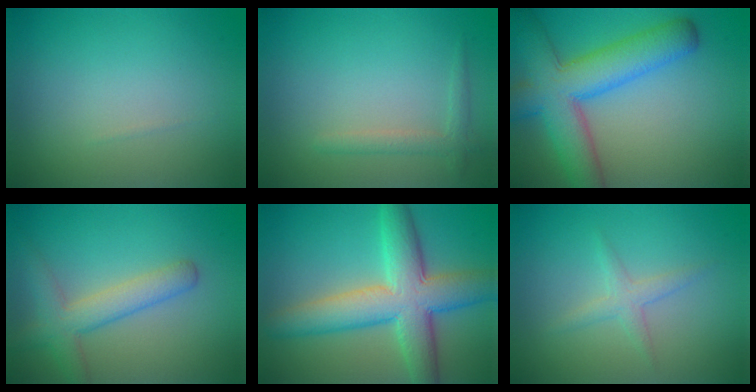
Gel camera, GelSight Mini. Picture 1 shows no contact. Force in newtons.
{"total": 1.7, "press": 1.6, "slide": 0.1}
{"total": 9.1, "press": 9.1, "slide": 0.4}
{"total": 4.0, "press": 4.0, "slide": 0.2}
{"total": 8.9, "press": 8.9, "slide": 0.3}
{"total": 1.7, "press": 1.6, "slide": 0.1}